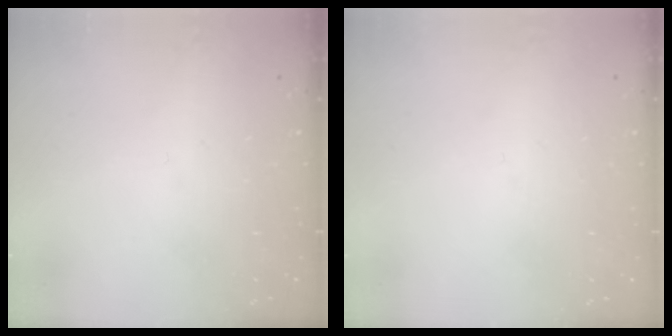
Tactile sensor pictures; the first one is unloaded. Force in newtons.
{"total": 0.0}